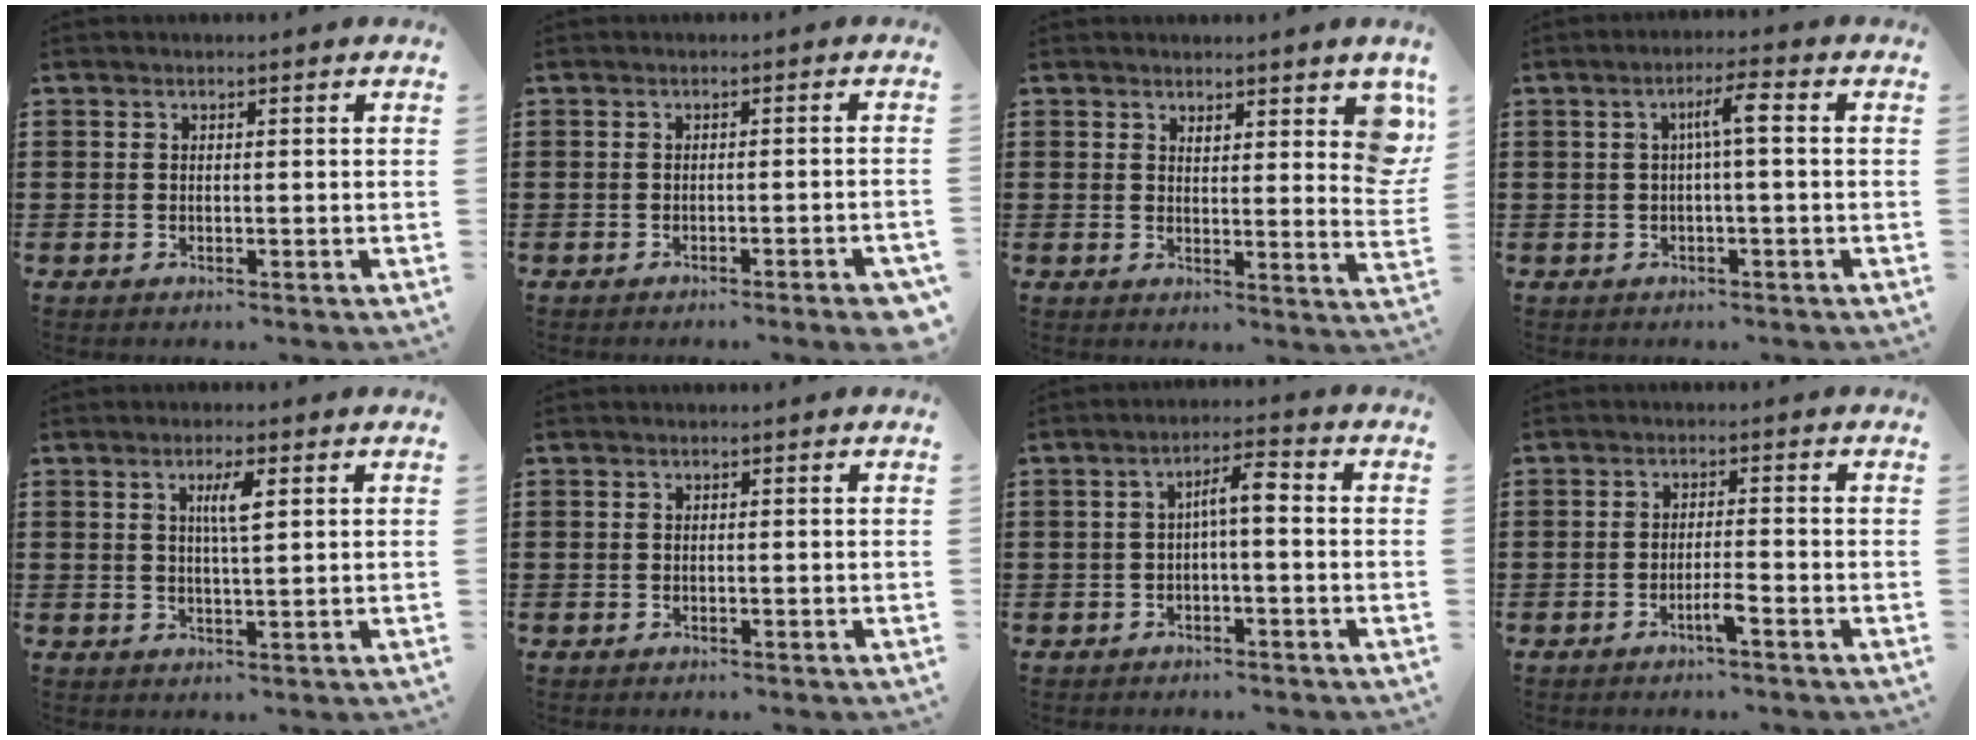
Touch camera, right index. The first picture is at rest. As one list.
[{"total": 2.0, "force": [-1.4, -0.2, 1.4], "torque": [-0.023, -0.001, -0.025]}, {"total": 4.3, "force": [3.3, 1.4, 2.5], "torque": [-0.027, -0.009, 0.054]}, {"total": 4.1, "force": [0.3, 0.3, 4.1], "torque": [-0.078, 0.007, -0.001]}, {"total": 3.7, "force": [1.3, 0.6, 3.5], "torque": [-0.072, 0.006, 0.019]}, {"total": 0.0}, {"total": 4.0, "force": [-0.4, 0.9, 3.8], "torque": [-0.074, 0.013, -0.011]}, {"total": 2.9, "force": [-1.8, -0.1, 2.3], "torque": [-0.039, -0.002, -0.032]}]